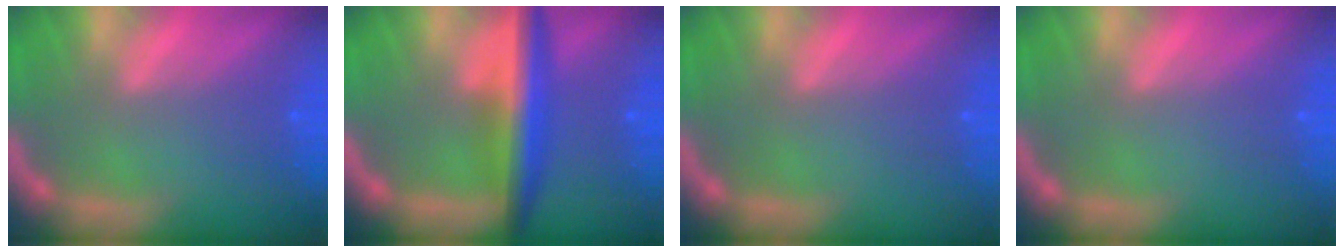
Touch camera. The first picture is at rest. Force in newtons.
{"total": 6.0}
{"total": 0.0}
{"total": 0.0}